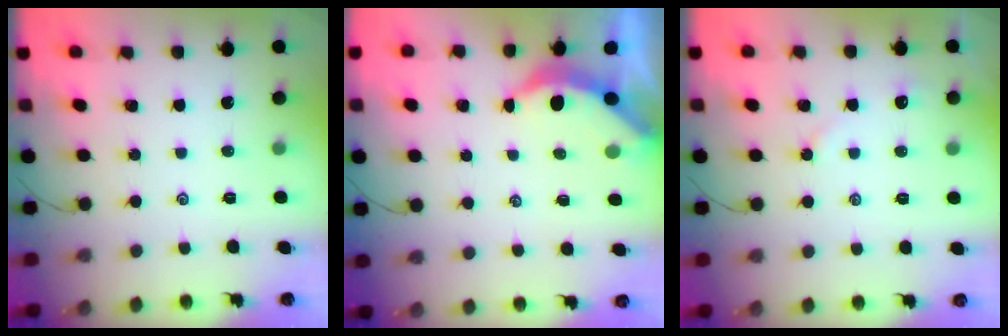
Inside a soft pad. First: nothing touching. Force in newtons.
{"total": 3.9, "press": 3.8, "slide": 0.5}
{"total": 4.0, "press": 4.0, "slide": 0.4}